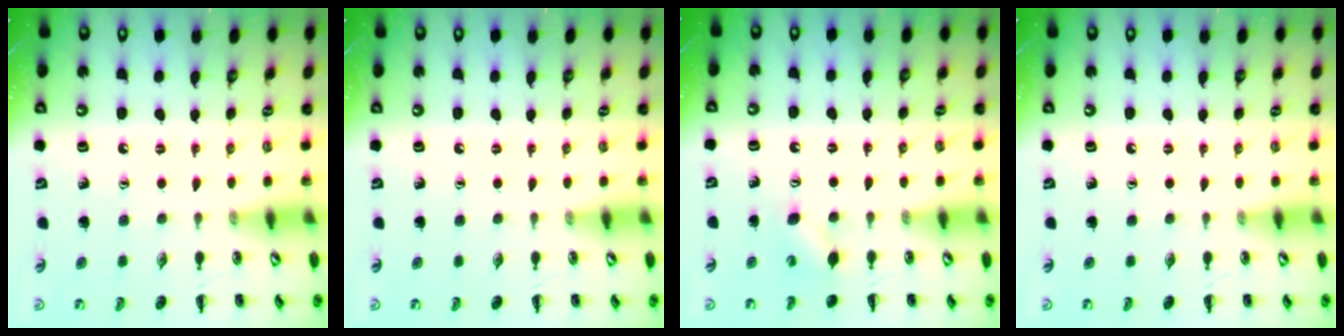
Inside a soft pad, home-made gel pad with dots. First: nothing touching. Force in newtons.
{"total": 0.0}
{"total": 4.7, "press": 4.6, "slide": 1.2}
{"total": 0.0}